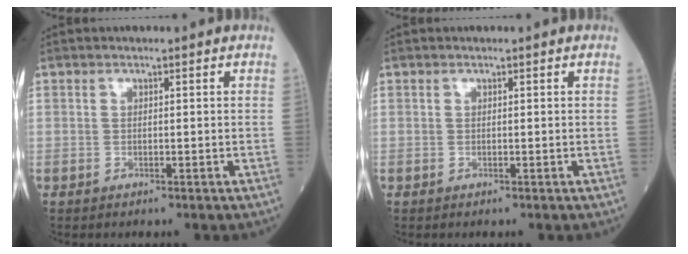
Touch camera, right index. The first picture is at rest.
{"total": 0.0}